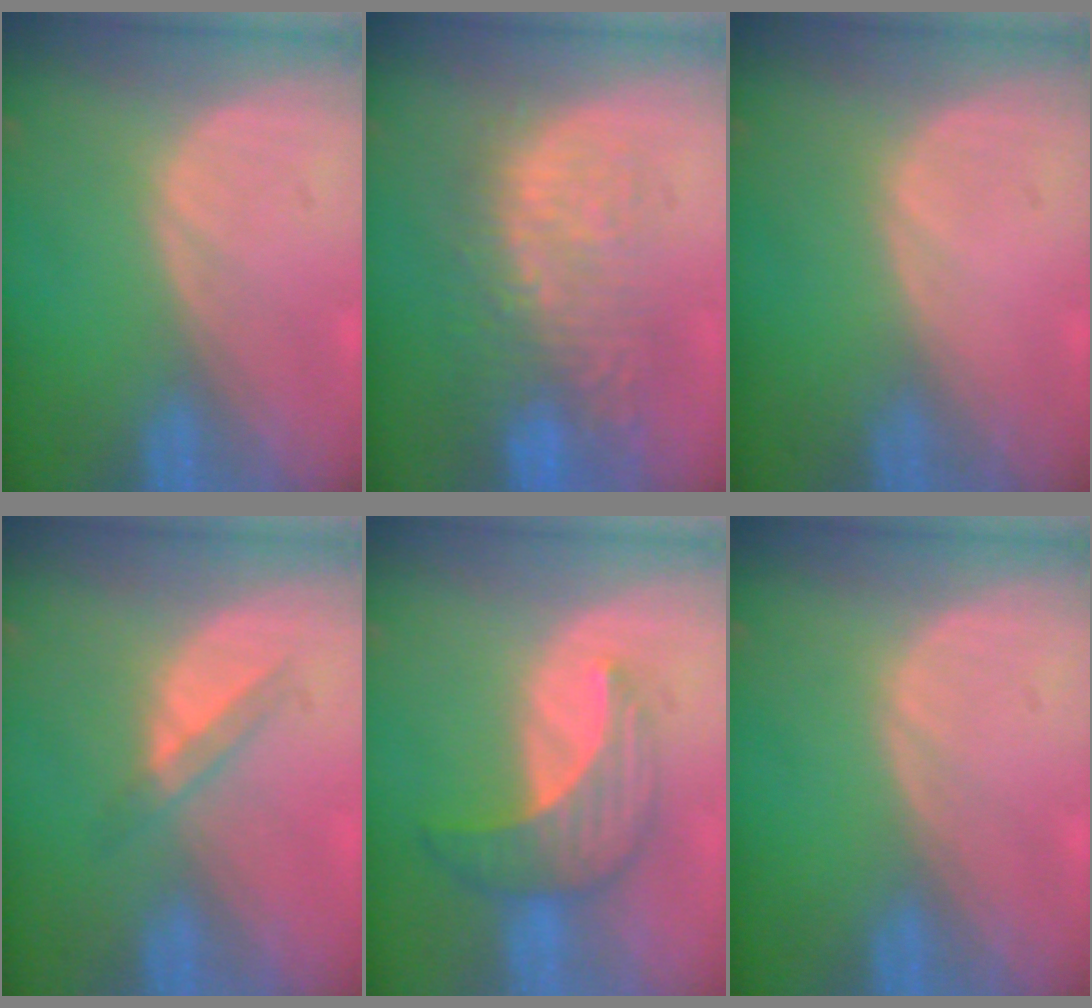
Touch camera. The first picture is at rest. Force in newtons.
{"total": 11.0, "press": 9.5, "slide": 5.4}
{"total": 0.0}
{"total": 2.6, "press": 2.4, "slide": 1.0}
{"total": 7.3, "press": 6.6, "slide": 3.1}
{"total": 0.0}